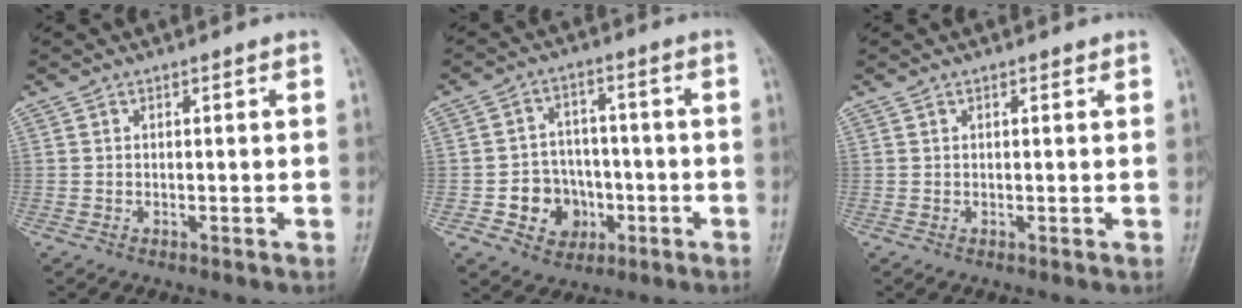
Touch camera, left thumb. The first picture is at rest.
{"total": 8.8, "force": [-2.6, 7.7, 3.4], "torque": [-0.011, 0.024, -0.040]}
{"total": 0.7, "force": [0.5, 0.3, 0.4], "torque": [-0.006, -0.001, 0.005]}